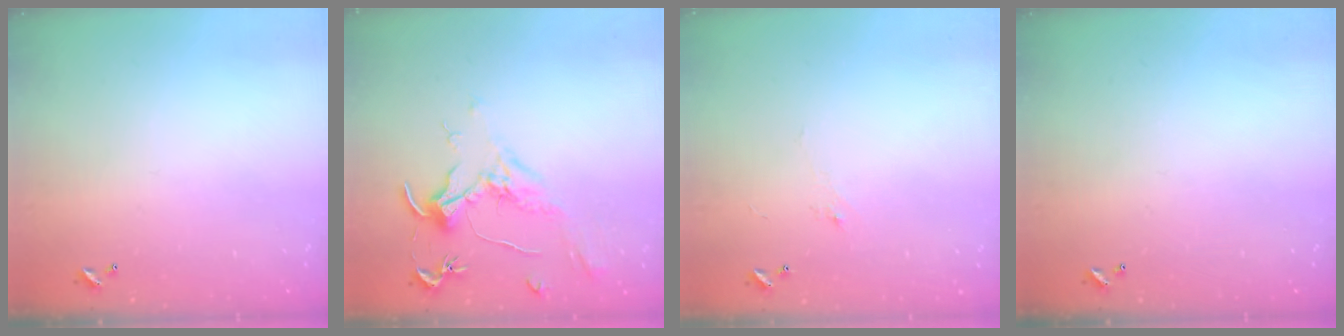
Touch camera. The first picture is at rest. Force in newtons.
{"total": 1.8, "press": 1.6, "slide": 0.9}
{"total": 1.2, "press": 0.8, "slide": 0.8}
{"total": 0.0}